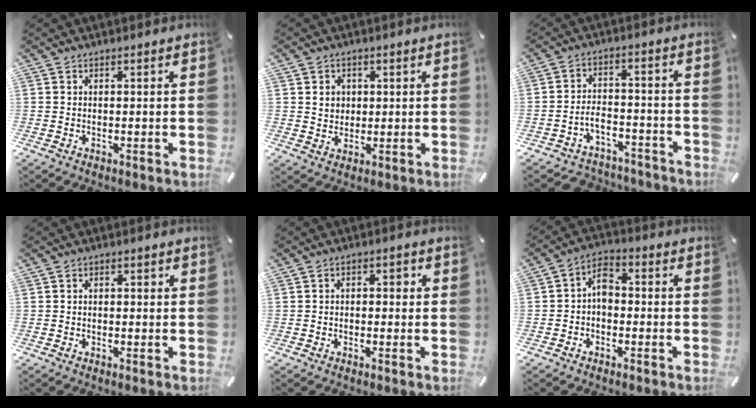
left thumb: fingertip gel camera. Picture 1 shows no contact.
{"total": 3.9, "force": [1.0, 3.7, 0.8], "torque": [-0.011, 0.000, 0.014]}
{"total": 5.6, "force": [-3.0, 4.0, 2.4], "torque": [-0.046, 0.012, -0.056]}
{"total": 1.1, "force": [-0.6, 0.6, 0.6], "torque": [-0.012, 0.003, -0.013]}
{"total": 2.2, "force": [-1.3, 1.3, 1.3], "torque": [-0.025, 0.012, -0.028]}
{"total": 3.9, "force": [-1.3, 2.5, 2.7], "torque": [-0.055, 0.015, -0.027]}